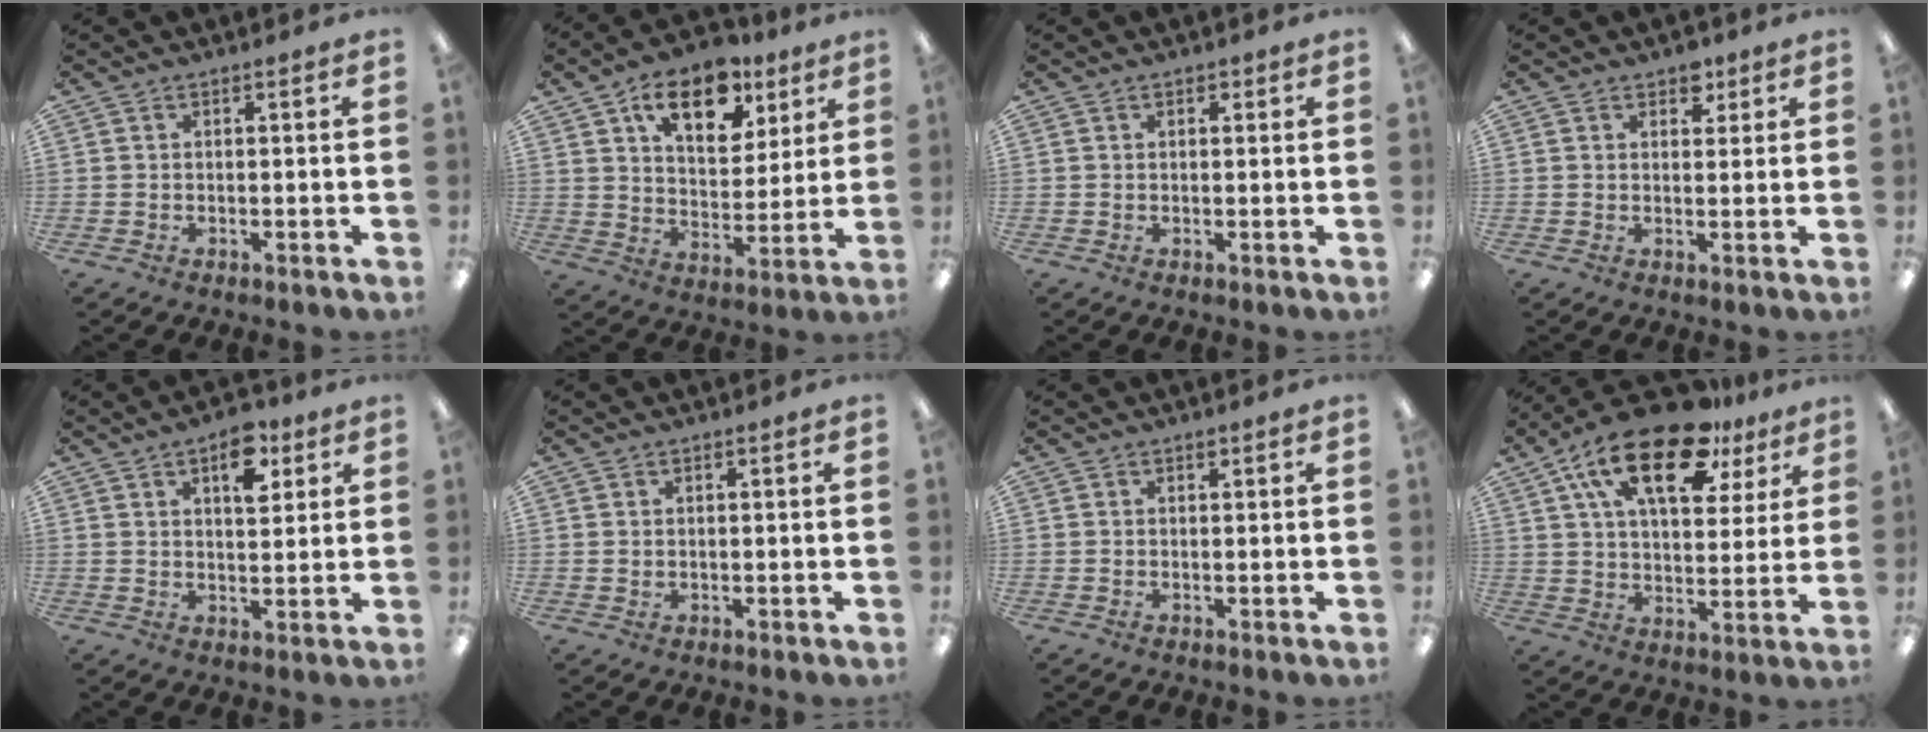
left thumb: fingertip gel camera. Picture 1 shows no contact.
{"total": 15.4, "force": [9.3, 8.3, 9.0], "torque": [-0.127, -0.039, 0.160]}
{"total": 1.3, "force": [0.7, 0.9, 0.6], "torque": [-0.005, 0.000, 0.011]}
{"total": 3.9, "force": [2.5, 2.4, 1.7], "torque": [-0.006, -0.010, 0.039]}
{"total": 9.3, "force": [4.8, 4.8, 6.4], "torque": [-0.078, -0.019, 0.077]}
{"total": 0.8, "force": [0.4, 0.6, 0.3], "torque": [-0.008, 0.002, 0.008]}
{"total": 0.8, "force": [0.6, 0.4, 0.4], "torque": [-0.002, -0.002, 0.009]}
{"total": 21.3, "force": [12.3, 9.6, 14.6], "torque": [-0.247, -0.048, 0.208]}